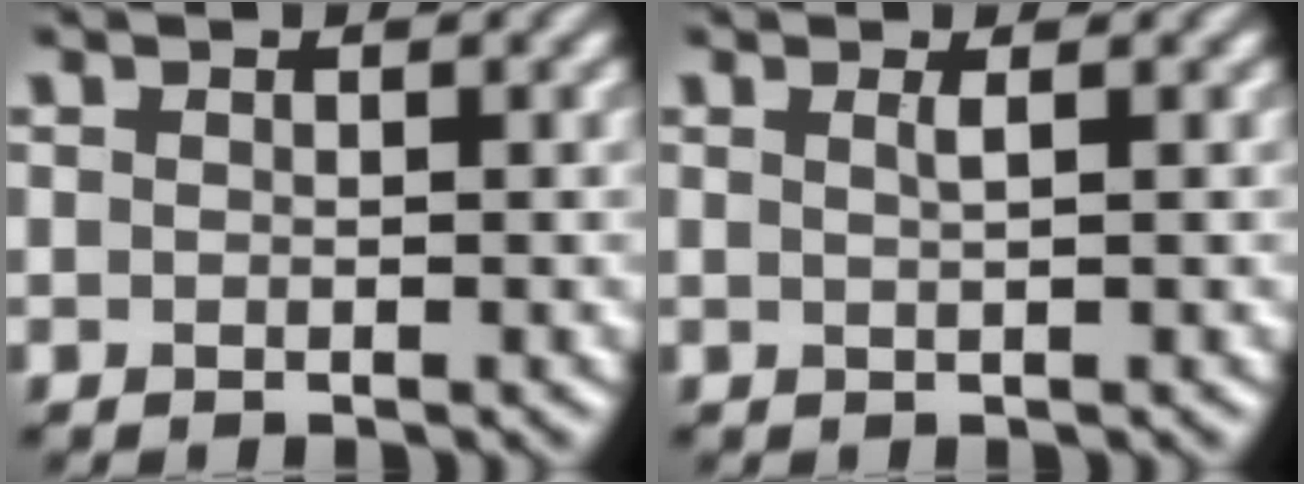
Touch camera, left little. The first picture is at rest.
{"total": 1.1, "force": [0.4, 0.4, 0.9], "torque": [-0.009, 0.002, 0.003]}